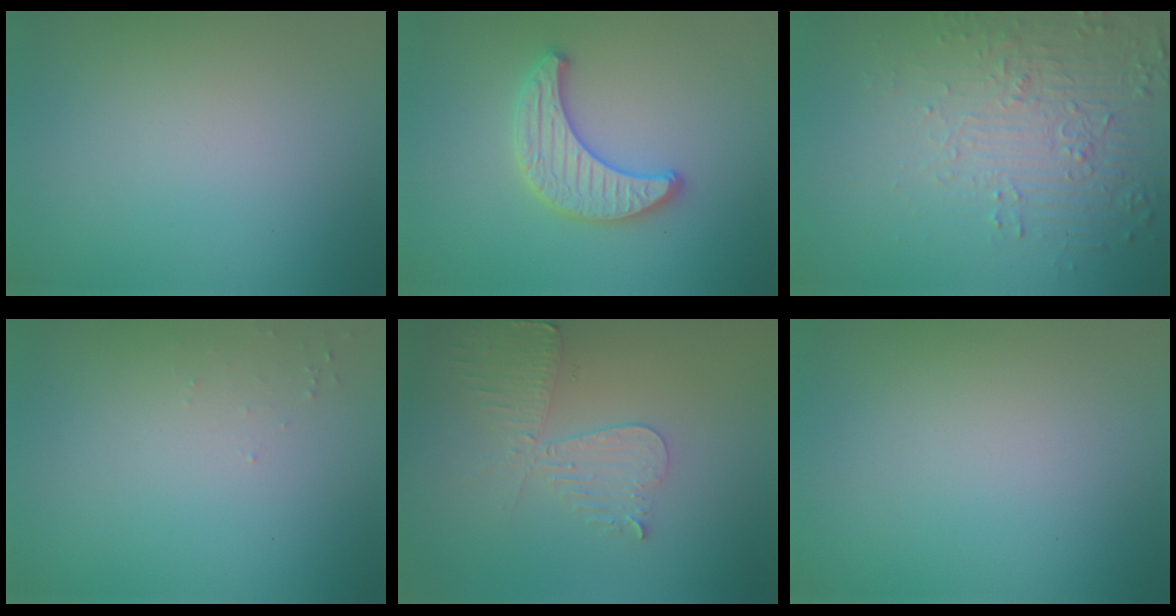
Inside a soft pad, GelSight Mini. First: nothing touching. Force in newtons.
{"total": 3.4, "press": 3.4, "slide": 0.2}
{"total": 6.0, "press": 3.9, "slide": 4.6}
{"total": 0.6, "press": 0.6, "slide": 0.2}
{"total": 3.9, "press": 3.4, "slide": 1.8}
{"total": 0.0}